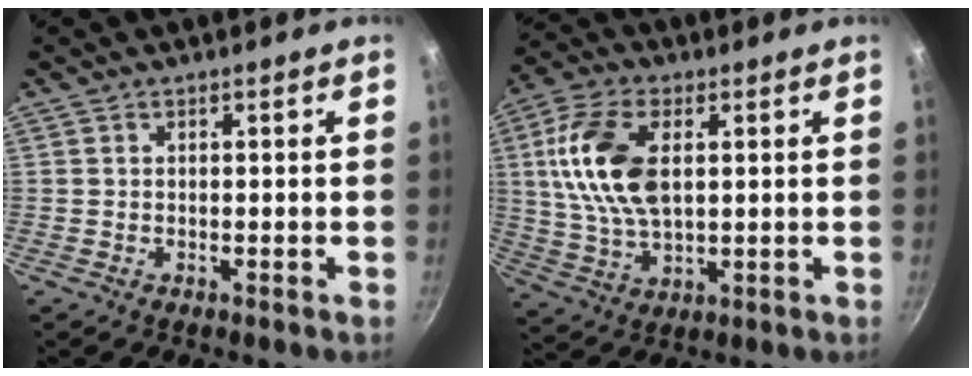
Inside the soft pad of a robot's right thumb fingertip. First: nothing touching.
{"total": 14.8, "force": [2.9, 8.2, 12.0], "torque": [-0.226, 0.000, 0.053]}